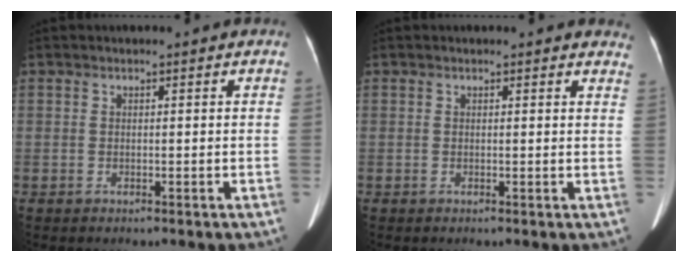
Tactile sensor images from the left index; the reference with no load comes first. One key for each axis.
{"total": 3.8, "fx": 3.6, "fy": 1.1, "fz": 0.7, "tx": 0.007, "ty": -0.010, "tz": 0.012}